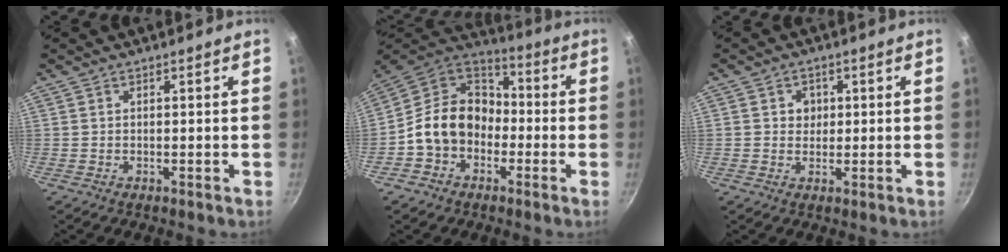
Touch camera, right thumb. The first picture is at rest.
{"total": 15.4, "force": [-3.1, 12.4, 8.7], "torque": [-0.115, 0.059, -0.071]}
{"total": 3.0, "force": [0.6, 2.8, 1.0], "torque": [0.004, -0.001, 0.005]}